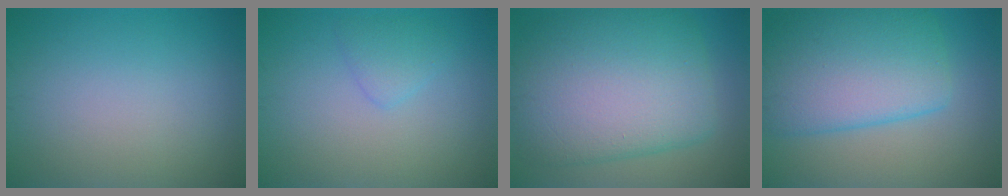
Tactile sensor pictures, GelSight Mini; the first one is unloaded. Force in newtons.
{"total": 1.6, "press": 1.6, "slide": 0.1}
{"total": 11.6, "press": 11.6, "slide": 0.5}
{"total": 8.9, "press": 8.9, "slide": 0.2}